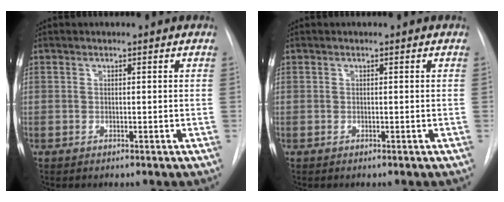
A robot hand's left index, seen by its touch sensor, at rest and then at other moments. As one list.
[{"total": 0.0}]